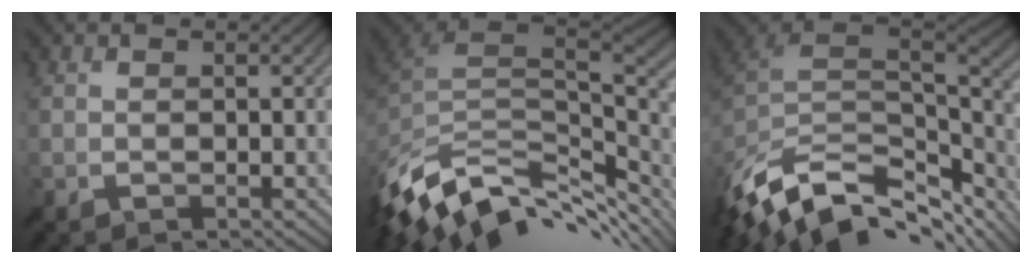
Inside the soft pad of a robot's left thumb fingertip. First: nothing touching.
{"total": 13.3, "force": [-6.0, 7.3, 9.4], "torque": [-0.218, -0.016, -0.102]}
{"total": 13.9, "force": [-7.9, 6.9, 9.2], "torque": [-0.227, -0.016, -0.133]}